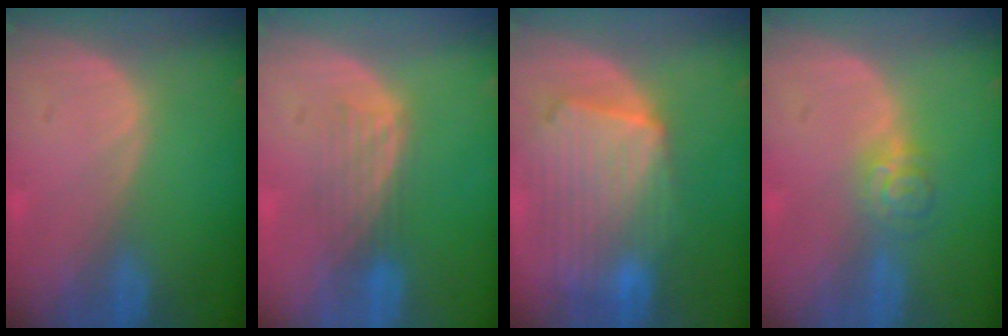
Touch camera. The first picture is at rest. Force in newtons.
{"total": 4.6, "press": 3.9, "slide": 2.4}
{"total": 10.8, "press": 9.4, "slide": 5.3}
{"total": 3.6, "press": 3.5, "slide": 0.5}